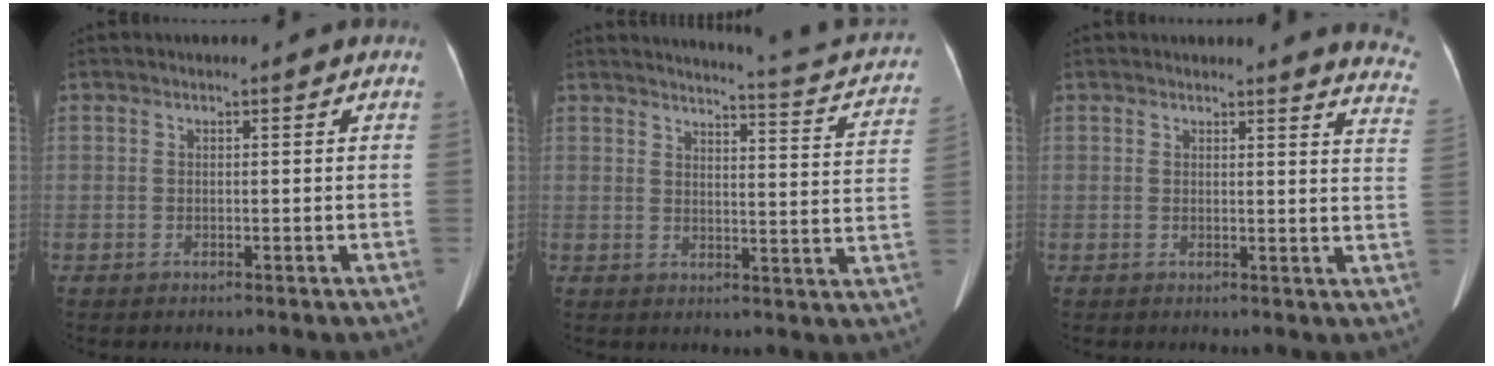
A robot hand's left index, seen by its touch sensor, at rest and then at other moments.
{"total": 14.5, "force": [13.5, 0.9, 5.3], "torque": [-0.059, -0.060, 0.127]}
{"total": 8.6, "force": [8.5, 0.4, 1.6], "torque": [0.007, -0.076, 0.054]}